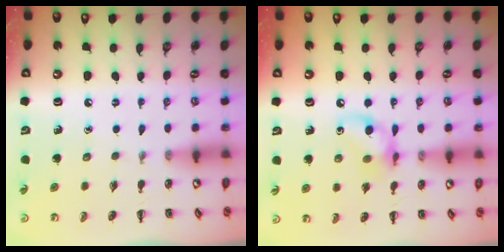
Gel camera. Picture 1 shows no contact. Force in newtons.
{"total": 10.2, "press": 10.1, "slide": 1.0}